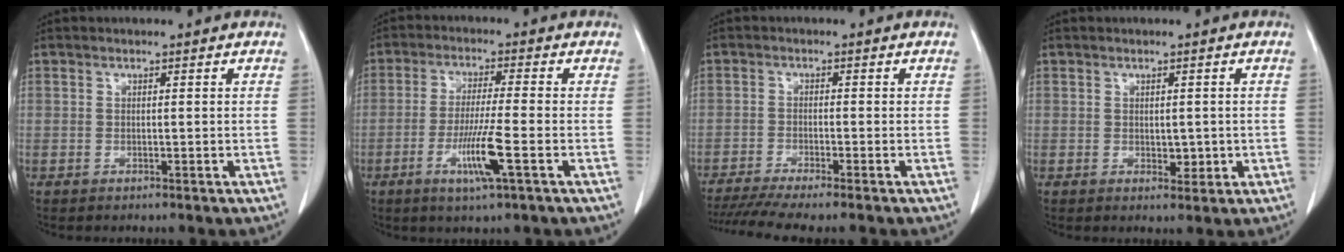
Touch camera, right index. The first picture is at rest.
{"total": 7.9, "force": [-2.9, -0.4, 7.3], "torque": [-0.140, -0.017, -0.056]}
{"total": 8.5, "force": [-7.2, -0.4, 4.5], "torque": [-0.066, -0.018, -0.118]}
{"total": 2.3, "force": [-0.2, 1.4, 1.8], "torque": [-0.021, -0.003, 0.004]}